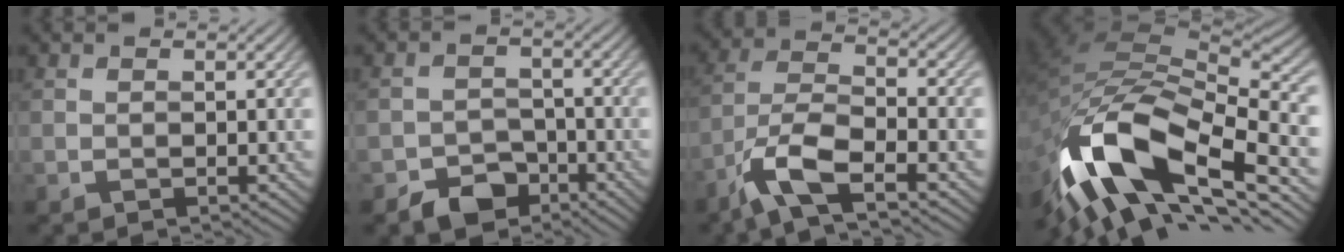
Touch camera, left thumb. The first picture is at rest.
{"total": 4.2, "force": [-3.0, 2.6, 1.5], "torque": [-0.021, 0.001, -0.061]}
{"total": 8.6, "force": [-5.3, 2.6, 6.3], "torque": [-0.130, 0.003, -0.118]}
{"total": 17.3, "force": [-6.0, 8.1, 14.0], "torque": [-0.312, -0.010, -0.103]}